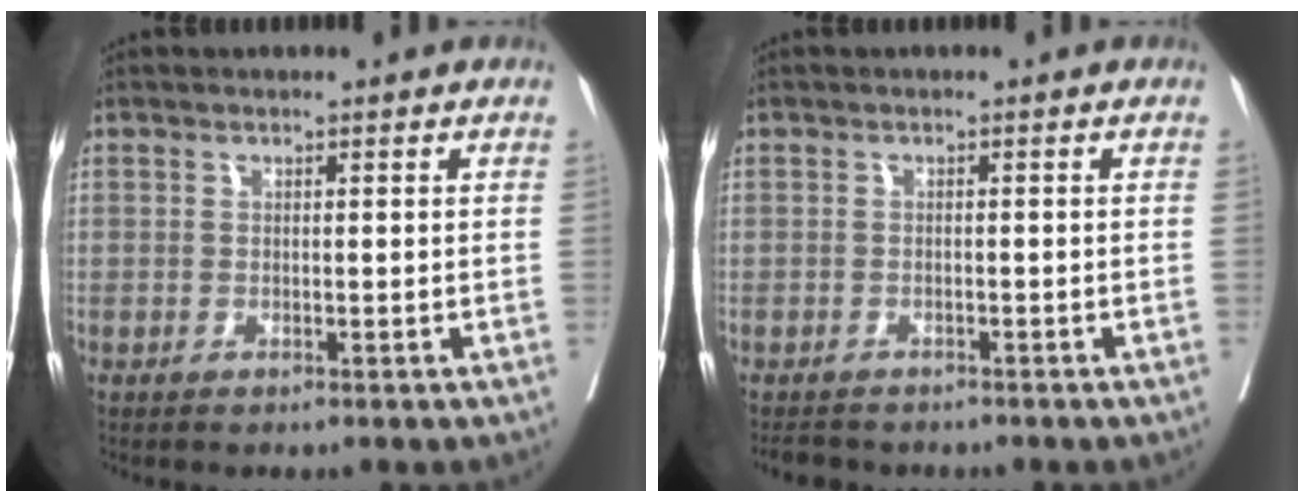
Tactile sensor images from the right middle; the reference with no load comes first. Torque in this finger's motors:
{"motor_torque": [0.13, -0.12, -0.01, 0.00]}